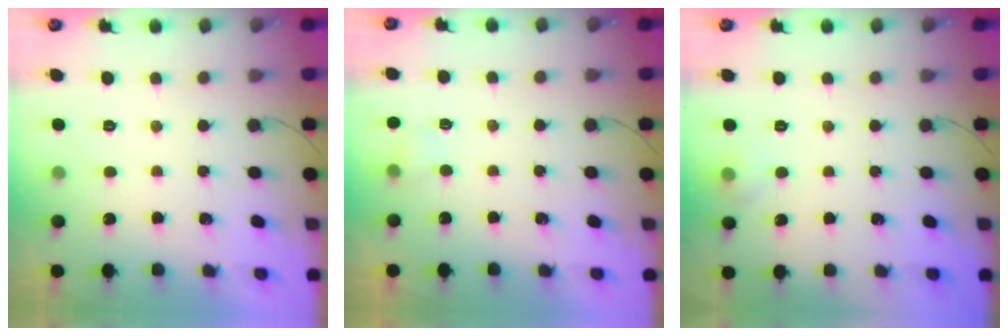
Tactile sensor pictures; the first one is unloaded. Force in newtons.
{"total": 2.6, "press": 2.5, "slide": 0.7}
{"total": 4.6, "press": 4.3, "slide": 1.7}